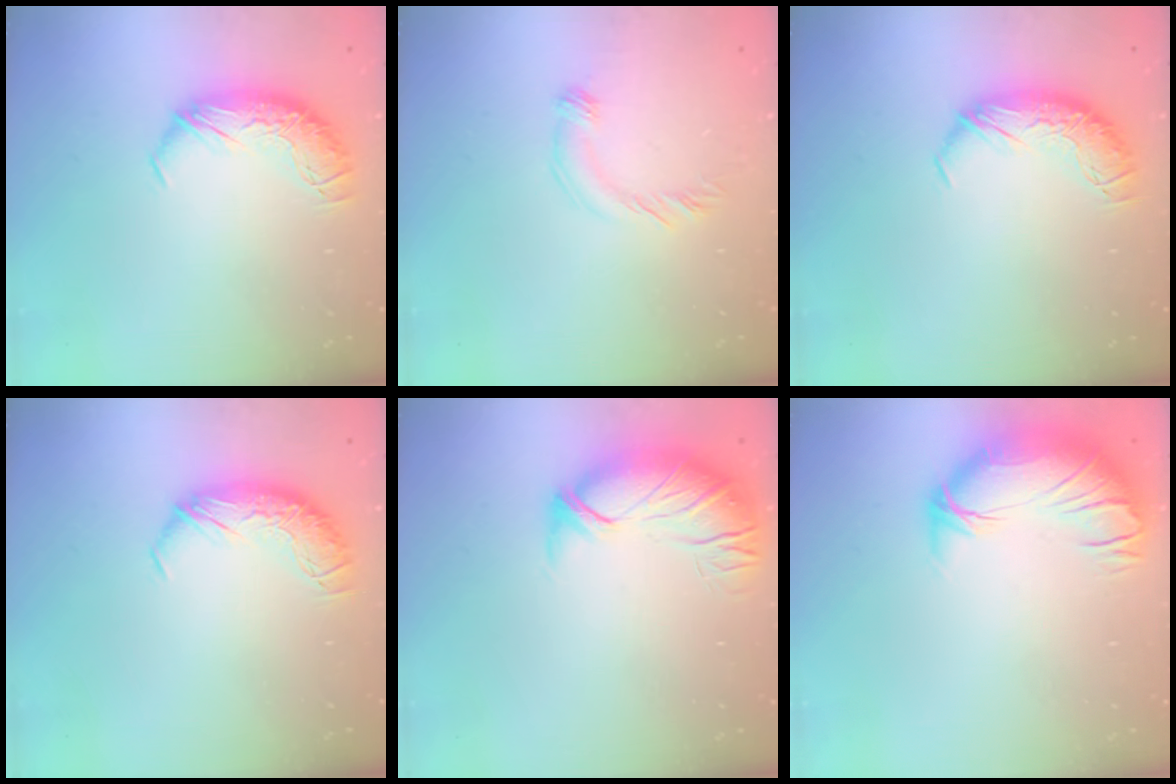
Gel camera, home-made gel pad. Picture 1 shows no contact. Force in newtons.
{"total": 3.4, "press": 3.3, "slide": 0.7}
{"total": 0.0}
{"total": 0.0}
{"total": 2.7, "press": 1.1, "slide": 2.4}
{"total": 2.1, "press": 0.9, "slide": 2.0}